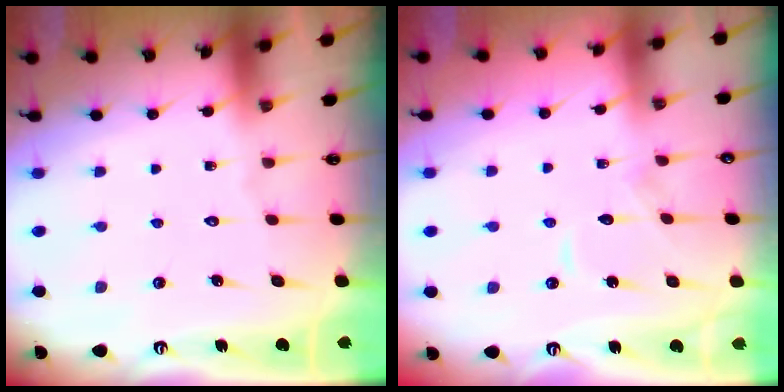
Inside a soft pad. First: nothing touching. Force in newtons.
{"total": 6.5, "press": 6.5, "slide": 0.7}